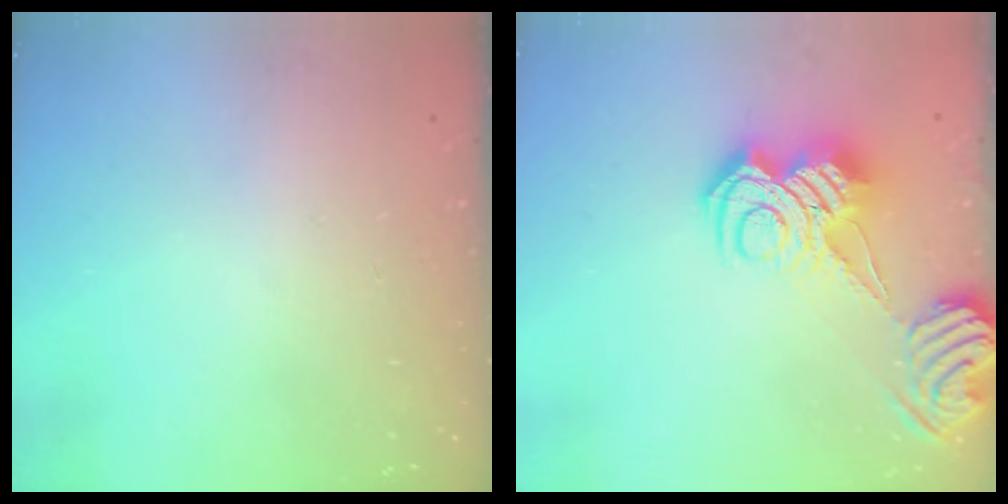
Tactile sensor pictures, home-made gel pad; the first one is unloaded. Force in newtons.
{"total": 10.5, "press": 10.4, "slide": 0.9}